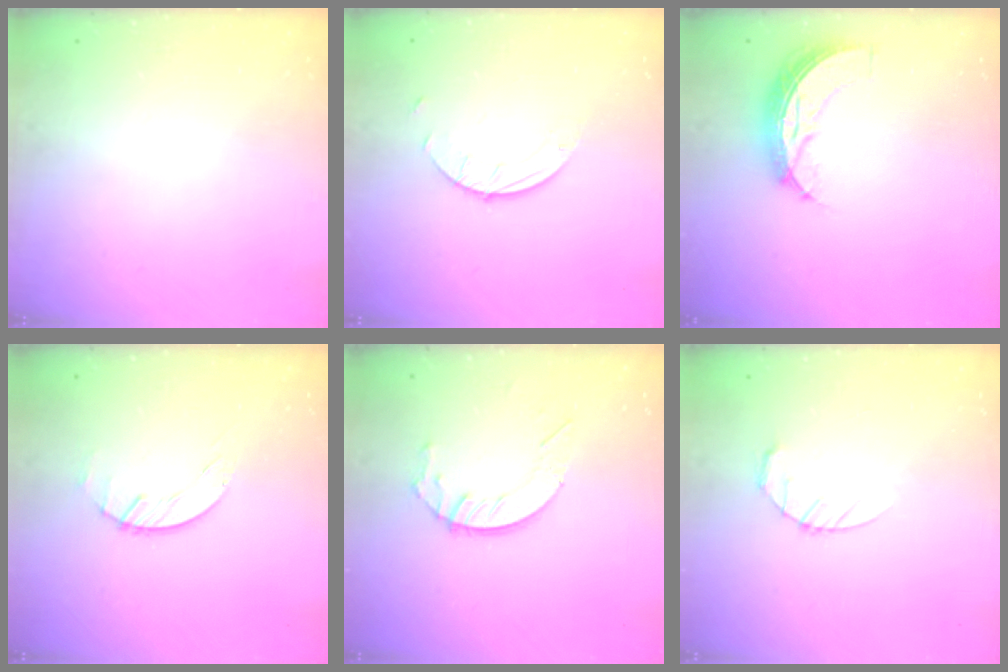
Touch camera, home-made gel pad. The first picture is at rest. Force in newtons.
{"total": 2.6, "press": 2.6, "slide": 0.3}
{"total": 8.1, "press": 8.1, "slide": 0.4}
{"total": 1.6, "press": 1.6, "slide": 0.3}
{"total": 6.7, "press": 6.7, "slide": 0.3}
{"total": 3.9, "press": 3.9, "slide": 0.5}